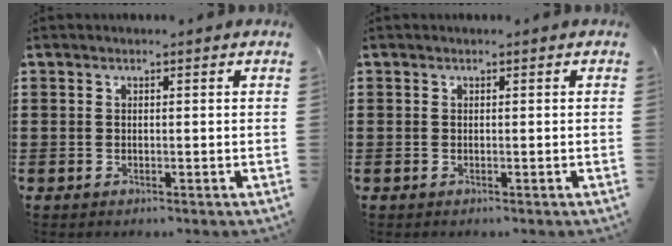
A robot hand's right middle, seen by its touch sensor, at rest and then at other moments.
{"total": 0.0}